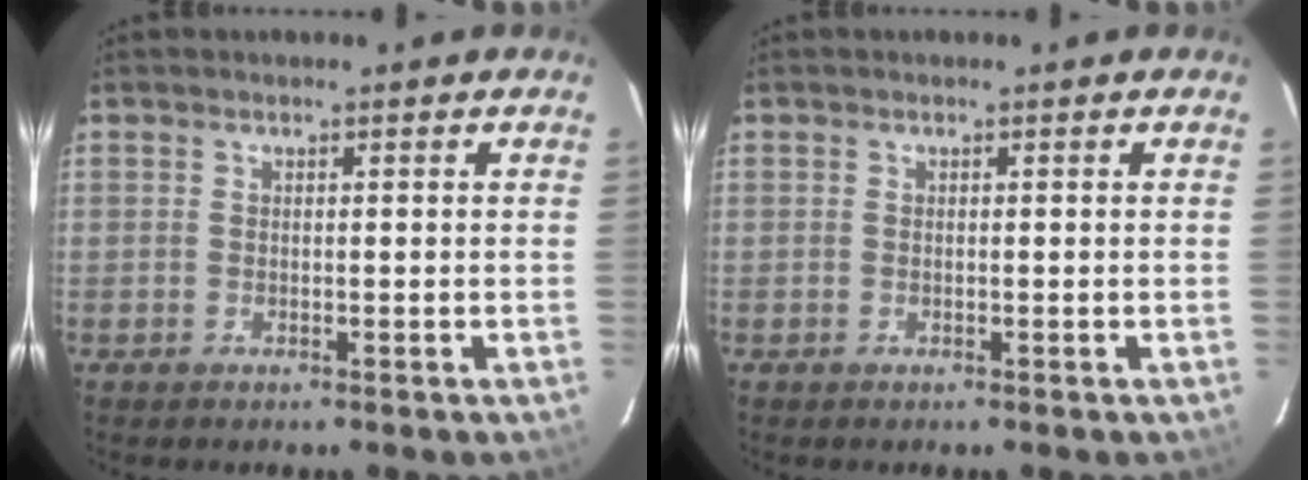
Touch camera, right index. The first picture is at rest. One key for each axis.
{"total": 0.0}